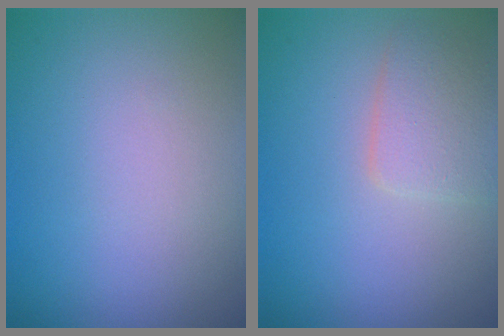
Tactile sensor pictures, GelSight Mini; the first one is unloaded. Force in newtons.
{"total": 2.5, "press": 2.5, "slide": 0.1}